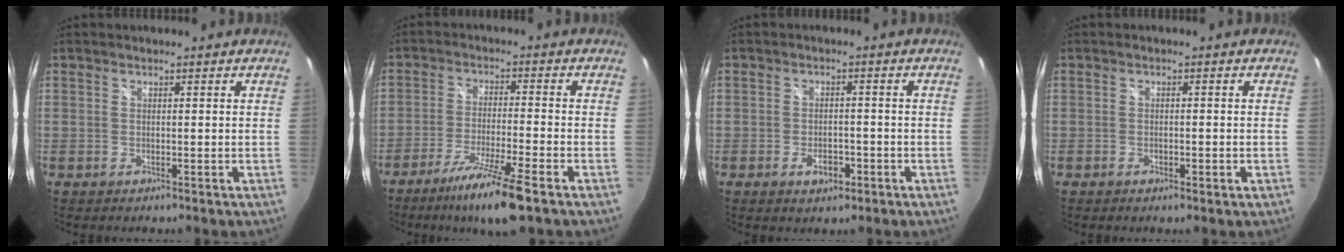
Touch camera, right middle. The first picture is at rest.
{"total": 10.6, "force": [-7.2, 0.1, 7.8], "torque": [-0.165, -0.024, -0.128]}
{"total": 3.9, "force": [-2.0, 2.2, 2.5], "torque": [-0.050, -0.004, -0.031]}
{"total": 1.6, "force": [-0.8, 0.5, 1.3], "torque": [-0.021, -0.002, -0.014]}